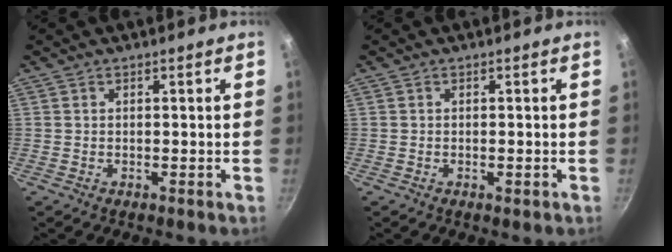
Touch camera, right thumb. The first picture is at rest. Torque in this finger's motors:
{"motor_torque": [-0.48, -0.12, 0.07, 0.33, 0.01]}